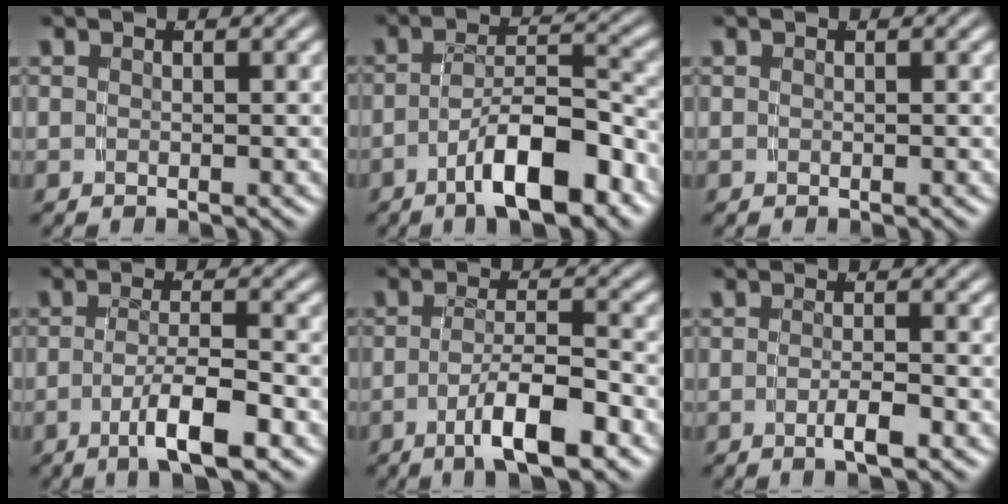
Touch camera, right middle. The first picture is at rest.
{"total": 6.7, "force": [-4.1, 1.7, 5.1], "torque": [-0.068, -0.002, -0.062]}
{"total": 0.0}
{"total": 4.8, "force": [-2.5, 0.6, 4.1], "torque": [-0.069, -0.010, -0.035]}
{"total": 5.4, "force": [-2.9, 1.0, 4.5], "torque": [-0.070, -0.007, -0.043]}
{"total": 2.1, "force": [-1.3, -0.4, 1.6], "torque": [-0.030, -0.007, -0.020]}